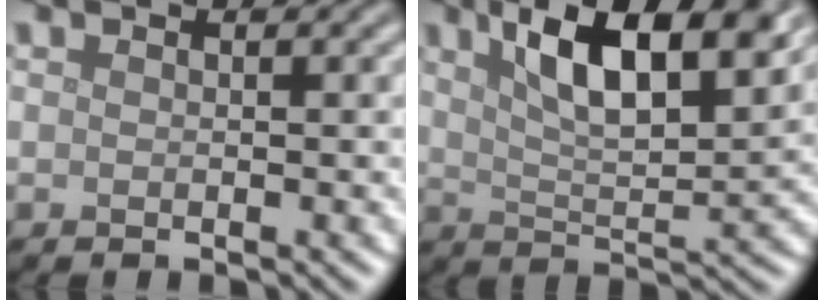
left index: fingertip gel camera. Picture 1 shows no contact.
{"total": 9.3, "force": [4.6, 3.2, 7.5], "torque": [-0.123, 0.011, 0.077]}